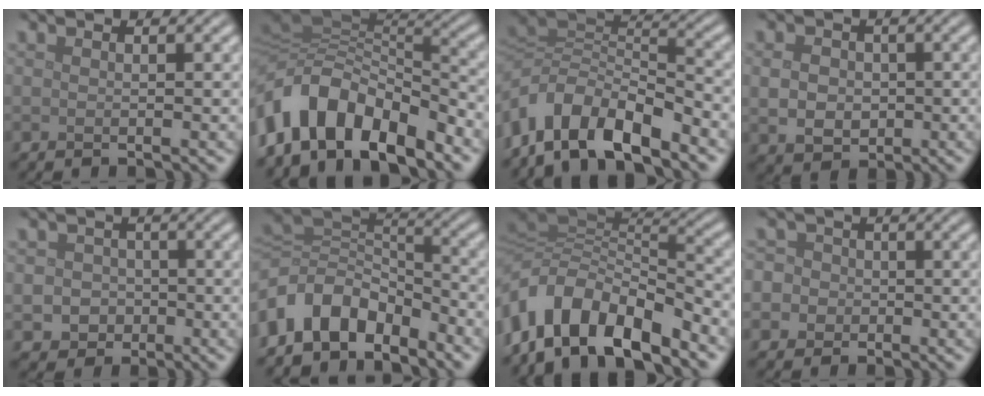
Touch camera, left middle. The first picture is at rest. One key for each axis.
{"total": 10.7, "fx": -5.7, "fy": 5.9, "fz": 6.8, "tx": -0.119, "ty": 0.010, "tz": -0.106}
{"total": 8.8, "fx": -5.3, "fy": 3.9, "fz": 5.9, "tx": -0.097, "ty": 0.005, "tz": -0.107}
{"total": 3.5, "fx": -0.2, "fy": 2.9, "fz": 2.0, "tx": -0.043, "ty": -0.004, "tz": -0.004}
{"total": 3.2, "fx": -0.9, "fy": 2.9, "fz": 0.9, "tx": 0.010, "ty": 0.000, "tz": -0.025}
{"total": 8.6, "fx": -5.1, "fy": 5.4, "fz": 4.4, "tx": -0.068, "ty": 0.002, "tz": -0.102}
{"total": 10.9, "fx": -5.7, "fy": 5.3, "fz": 7.6, "tx": -0.133, "ty": 0.002, "tz": -0.105}
{"total": 5.1, "fx": -0.8, "fy": 4.8, "fz": 1.4, "tx": -0.013, "ty": 0.019, "tz": -0.049}